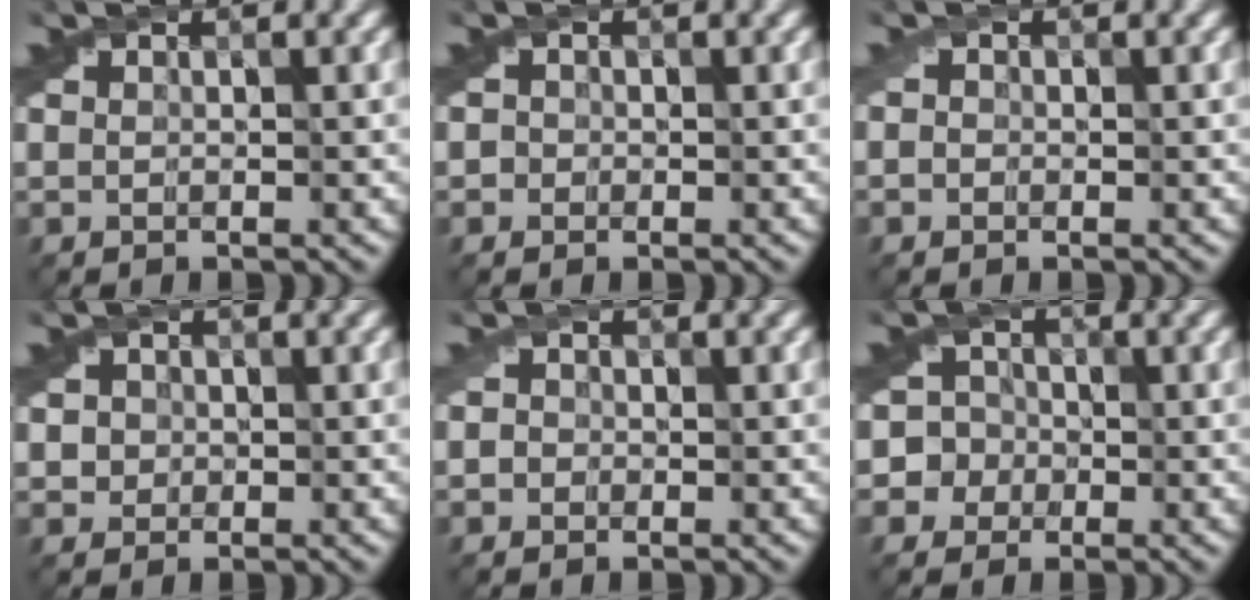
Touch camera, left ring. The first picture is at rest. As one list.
[{"total": 1.1, "force": [-0.3, 1.0, 0.2], "torque": [0.004, -0.006, -0.013]}, {"total": 0.7, "force": [-0.4, 0.6, 0.1], "torque": [0.005, -0.004, -0.012]}, {"total": 2.5, "force": [0.2, 2.2, 1.0], "torque": [-0.027, 0.006, 0.012]}, {"total": 1.5, "force": [-0.1, 1.4, 0.6], "torque": [-0.002, 0.000, -0.017]}, {"total": 6.0, "force": [-0.5, 5.6, 2.2], "torque": [-0.013, 0.030, -0.059]}]